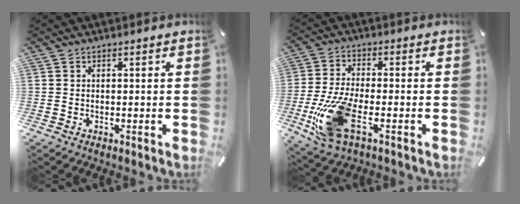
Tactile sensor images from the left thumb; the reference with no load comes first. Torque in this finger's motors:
{"motor_torque": [0.87, 2.90, 0.88, 0.57, 0.53]}